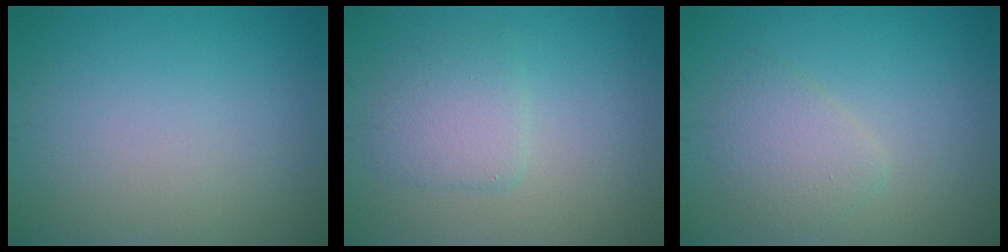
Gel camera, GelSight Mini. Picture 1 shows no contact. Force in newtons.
{"total": 2.9, "press": 2.9, "slide": 0.3}
{"total": 2.5, "press": 2.5, "slide": 0.1}